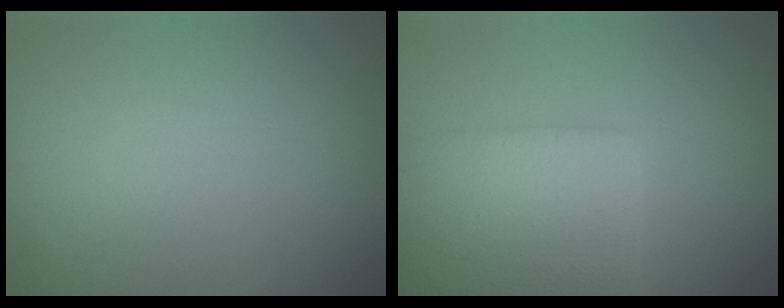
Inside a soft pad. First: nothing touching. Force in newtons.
{"total": 7.4, "press": 7.4, "slide": 0.2}